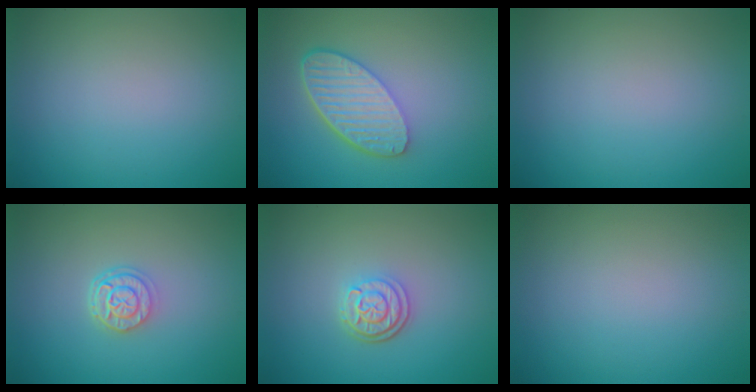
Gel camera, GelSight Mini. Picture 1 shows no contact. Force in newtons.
{"total": 5.7, "press": 4.3, "slide": 3.8}
{"total": 0.0}
{"total": 2.6, "press": 2.1, "slide": 1.5}
{"total": 3.0, "press": 2.5, "slide": 1.6}
{"total": 0.0}